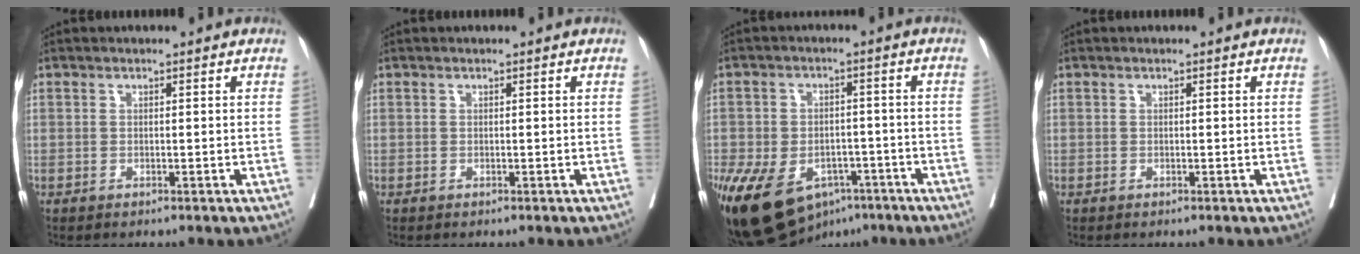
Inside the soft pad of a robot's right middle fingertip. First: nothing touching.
{"total": 0.0}
{"total": 18.5, "force": [-10.0, 11.4, 10.6], "torque": [-0.242, -0.011, -0.152]}
{"total": 0.0}